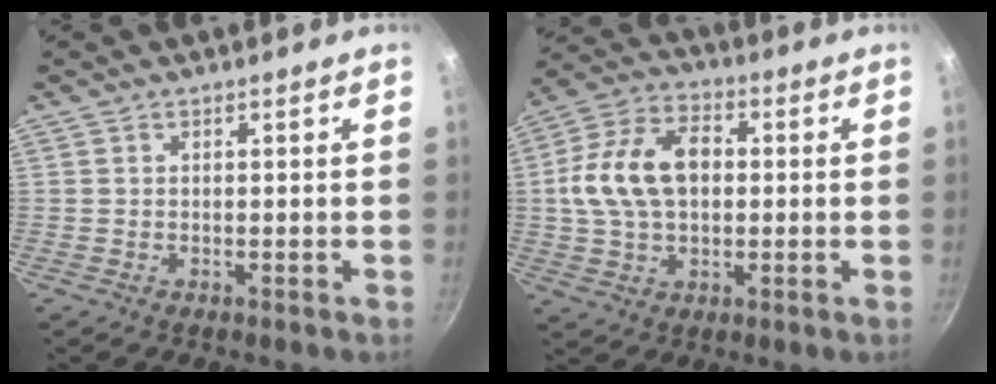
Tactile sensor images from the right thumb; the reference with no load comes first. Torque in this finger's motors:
{"motor_torque": [-0.39, 1.07, -0.11, 0.01, 0.12]}